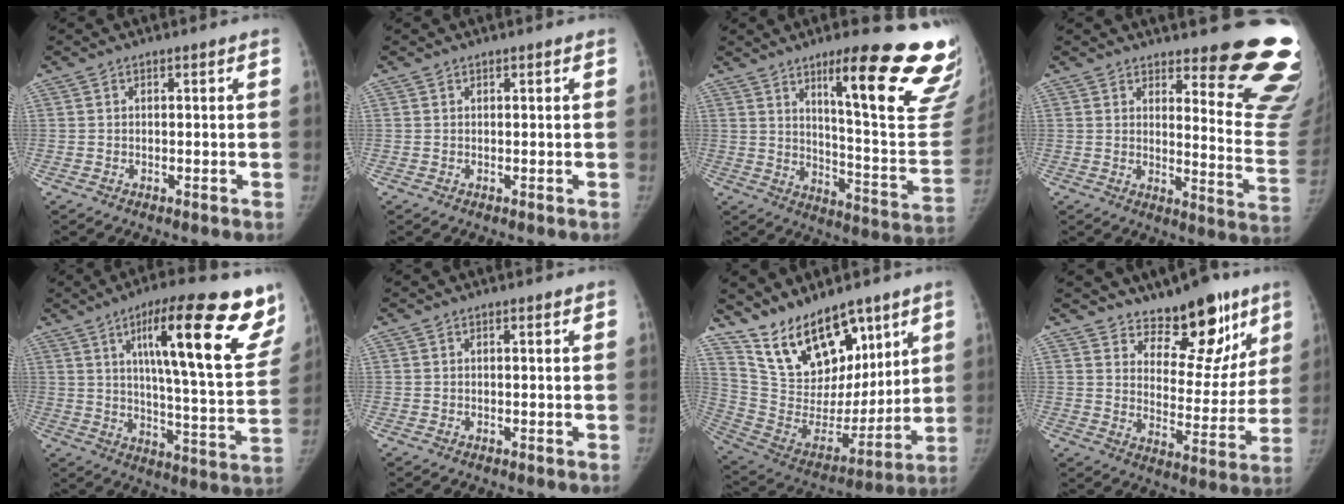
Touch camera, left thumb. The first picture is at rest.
{"total": 0.0}
{"total": 27.1, "force": [16.4, 4.7, 21.1], "torque": [-0.210, -0.091, 0.230]}
{"total": 18.0, "force": [13.8, 4.2, 10.7], "torque": [-0.091, -0.135, 0.161]}
{"total": 24.5, "force": [12.7, 5.6, 20.2], "torque": [-0.251, -0.042, 0.185]}
{"total": 0.0}
{"total": 20.1, "force": [13.6, 10.4, 10.5], "torque": [-0.125, -0.076, 0.255]}
{"total": 15.2, "force": [10.8, 7.5, 7.6], "torque": [-0.035, -0.077, 0.162]}